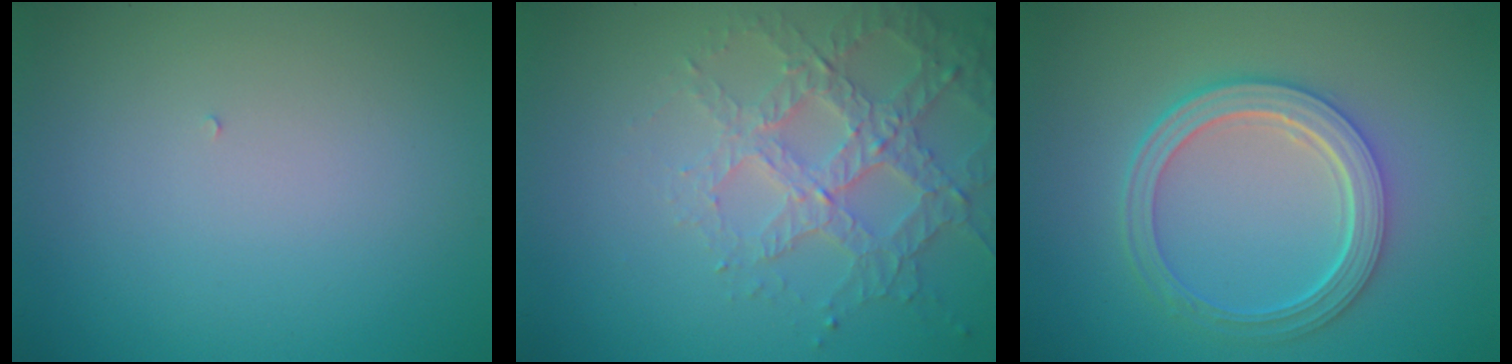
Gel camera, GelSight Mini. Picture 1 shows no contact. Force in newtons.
{"total": 4.1, "press": 3.5, "slide": 2.0}
{"total": 5.0, "press": 3.9, "slide": 3.1}